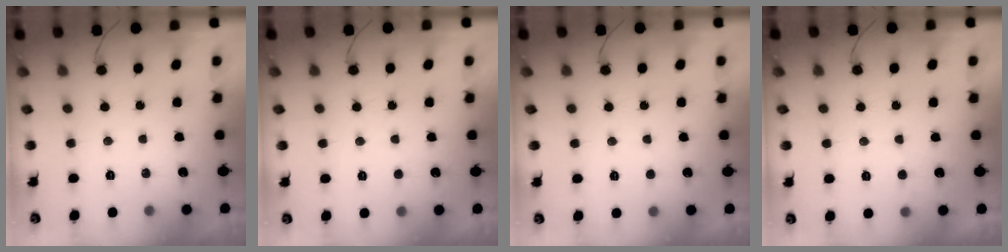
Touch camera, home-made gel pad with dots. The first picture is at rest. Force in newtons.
{"total": 2.8, "press": 2.8, "slide": 0.3}
{"total": 2.7, "press": 2.7, "slide": 0.2}
{"total": 3.7, "press": 3.7, "slide": 0.3}